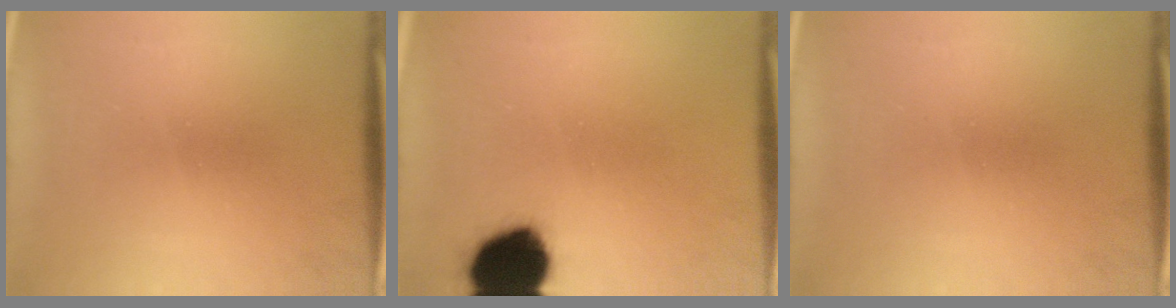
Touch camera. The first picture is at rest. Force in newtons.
{"total": 15.9}
{"total": 0.0}